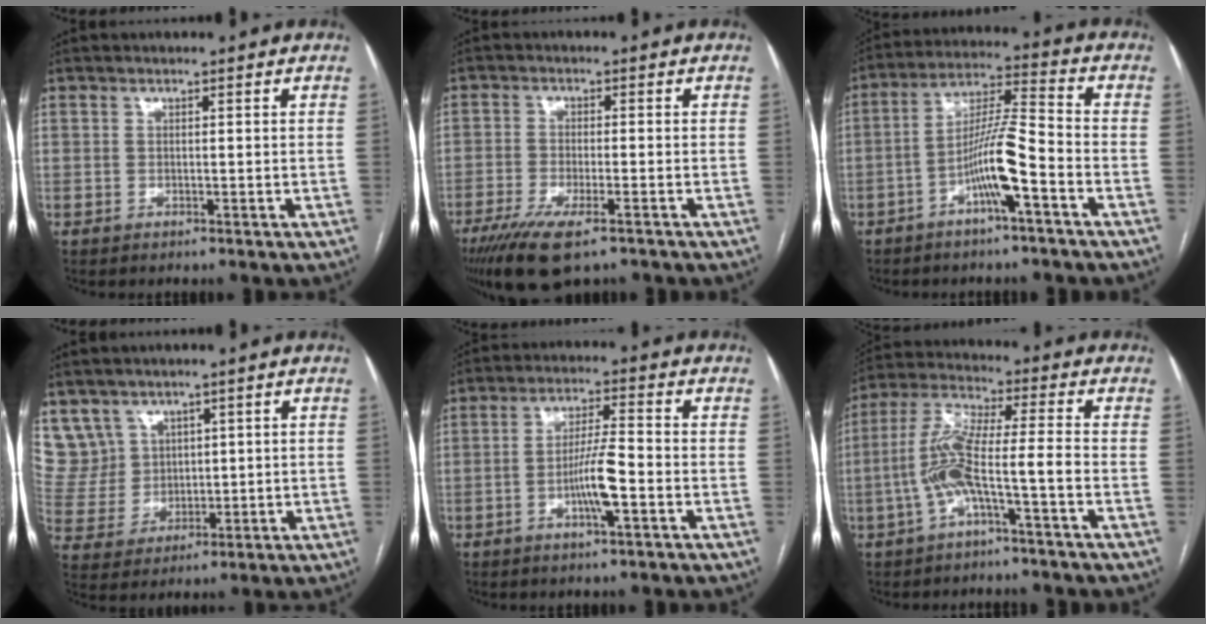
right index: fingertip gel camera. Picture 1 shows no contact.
{"total": 10.7, "force": [-7.4, 2.5, 7.3], "torque": [-0.124, -0.023, -0.120]}
{"total": 9.6, "force": [-4.1, 0.3, 8.6], "torque": [-0.166, 0.017, -0.075]}
{"total": 8.1, "force": [4.9, 6.4, 0.1], "torque": [-0.013, 0.025, 0.116]}
{"total": 6.6, "force": [-2.2, 0.3, 6.2], "torque": [-0.120, 0.001, -0.039]}
{"total": 8.9, "force": [-3.1, 0.3, 8.4], "torque": [-0.179, 0.023, -0.064]}